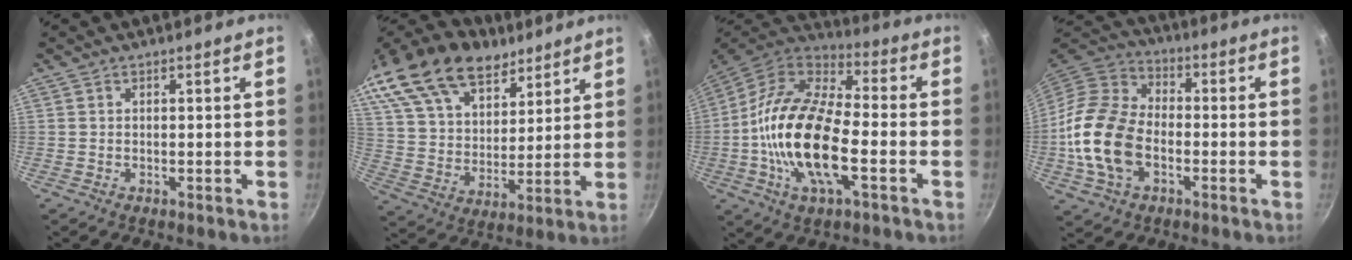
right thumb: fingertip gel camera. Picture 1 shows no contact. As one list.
[{"total": 28.1, "force": [19.1, 15.6, 13.4], "torque": [-0.268, -0.019, 0.344]}, {"total": 21.3, "force": [-4.2, 9.5, 18.6], "torque": [-0.349, 0.030, -0.094]}, {"total": 17.5, "force": [-3.8, 11.6, 12.5], "torque": [-0.230, 0.029, -0.086]}]